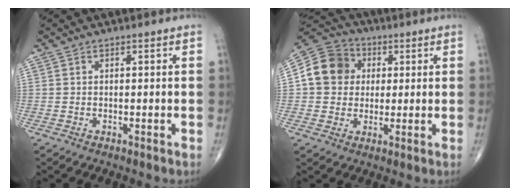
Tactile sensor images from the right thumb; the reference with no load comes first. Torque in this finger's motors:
{"motor_torque": [0.37, 2.10, 0.43, -0.24, 0.08]}